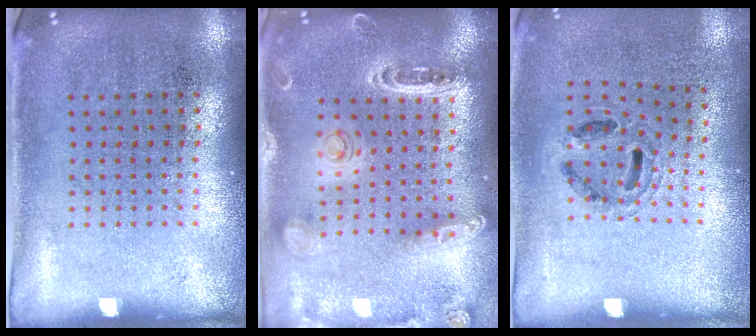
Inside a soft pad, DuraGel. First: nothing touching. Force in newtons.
{"total": 1.4, "press": 1.4, "slide": 0.0}
{"total": 0.9, "press": 0.8, "slide": 0.2}